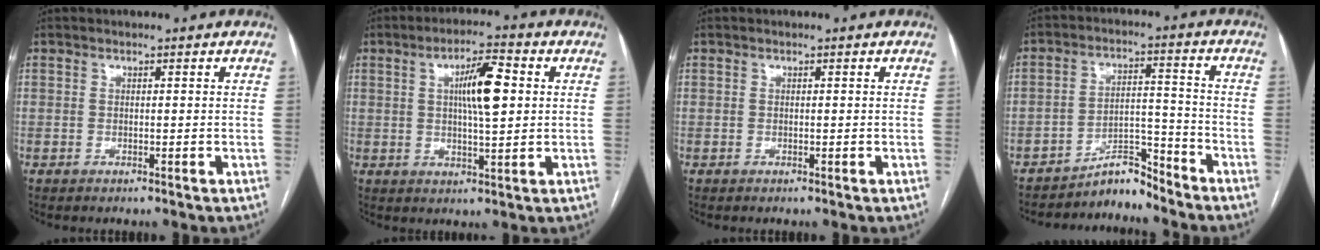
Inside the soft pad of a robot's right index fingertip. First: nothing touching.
{"total": 8.2, "force": [1.7, 1.5, 7.9], "torque": [-0.136, 0.010, 0.028]}
{"total": 0.0}
{"total": 5.5, "force": [-5.4, 0.9, 0.3], "torque": [0.002, 0.027, -0.088]}